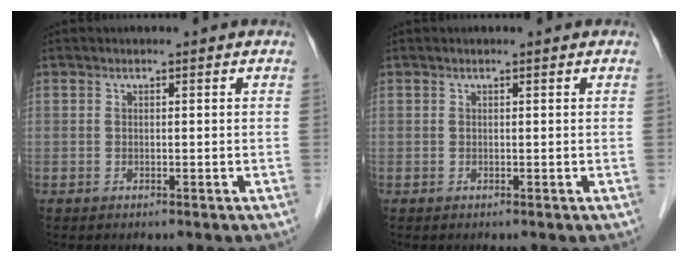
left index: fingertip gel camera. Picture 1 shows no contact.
{"total": 0.0}